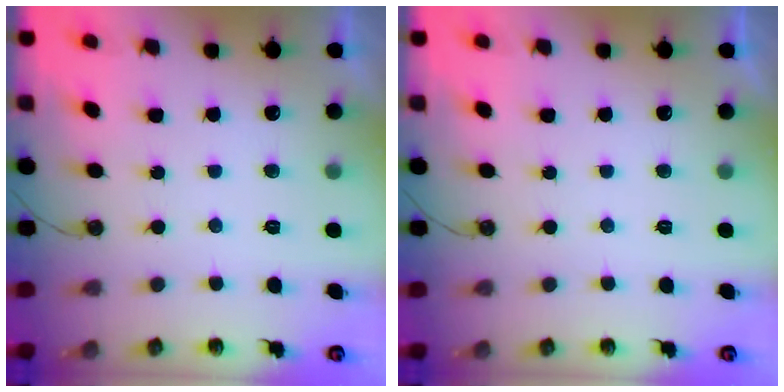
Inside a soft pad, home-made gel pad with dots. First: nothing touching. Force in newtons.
{"total": 0.0}